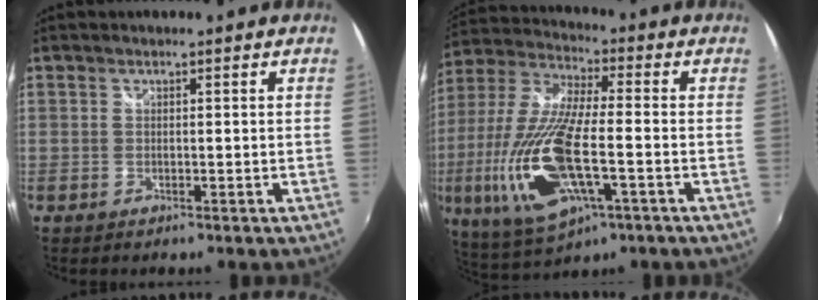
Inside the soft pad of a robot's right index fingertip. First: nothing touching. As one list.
[{"total": 21.4, "force": [-5.7, 7.3, 19.3], "torque": [-0.411, -0.032, -0.103]}]